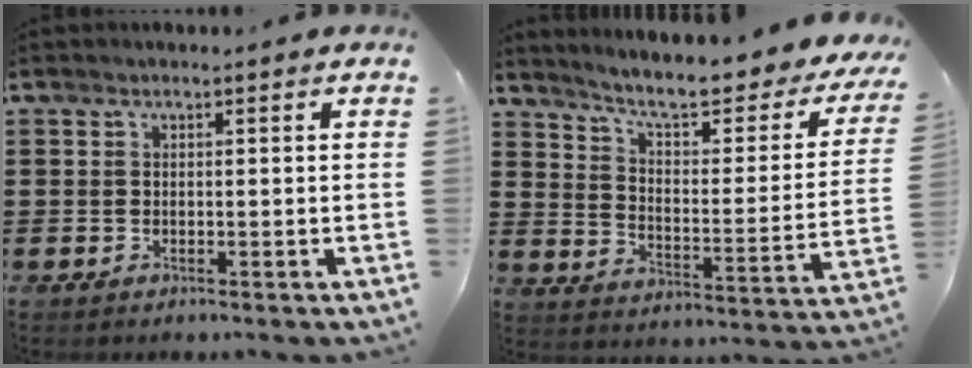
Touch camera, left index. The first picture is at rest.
{"total": 7.1, "force": [5.8, 0.8, 4.1], "torque": [-0.095, -0.043, 0.090]}